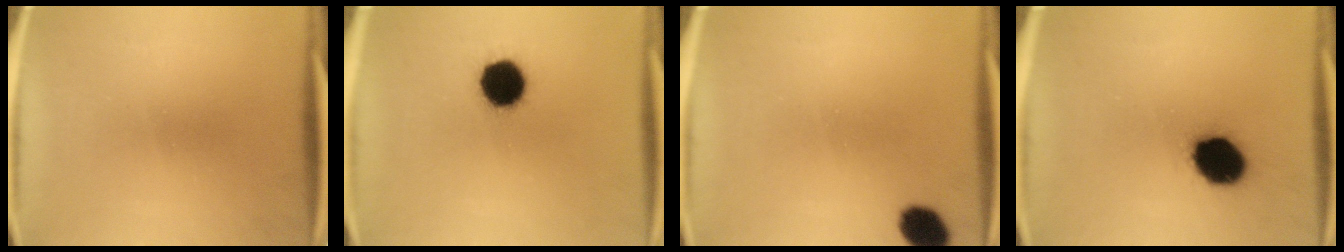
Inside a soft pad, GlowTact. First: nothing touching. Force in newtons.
{"total": 12.5}
{"total": 6.3}
{"total": 13.1}